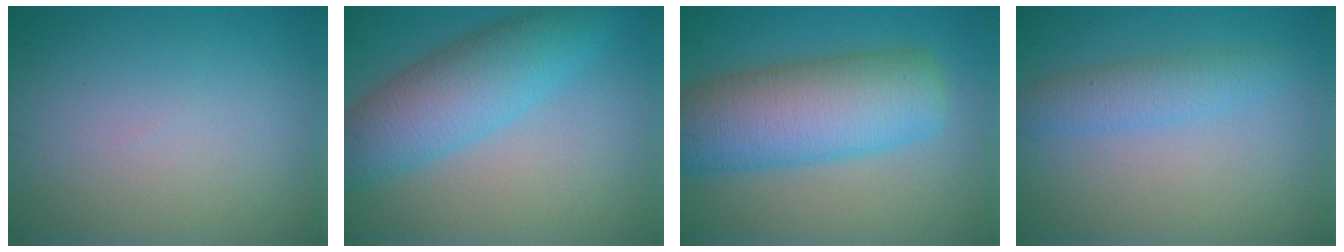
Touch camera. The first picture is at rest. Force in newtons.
{"total": 6.9, "press": 6.9, "slide": 0.1}
{"total": 9.8, "press": 9.8, "slide": 0.8}
{"total": 2.6, "press": 2.6, "slide": 0.2}